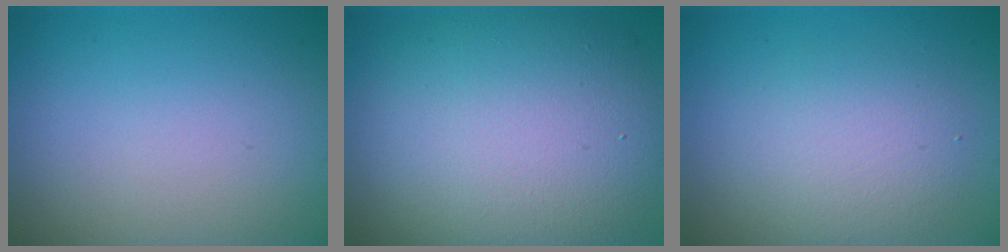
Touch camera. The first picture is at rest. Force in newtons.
{"total": 12.0, "press": 12.0, "slide": 0.5}
{"total": 2.0, "press": 2.0, "slide": 0.2}